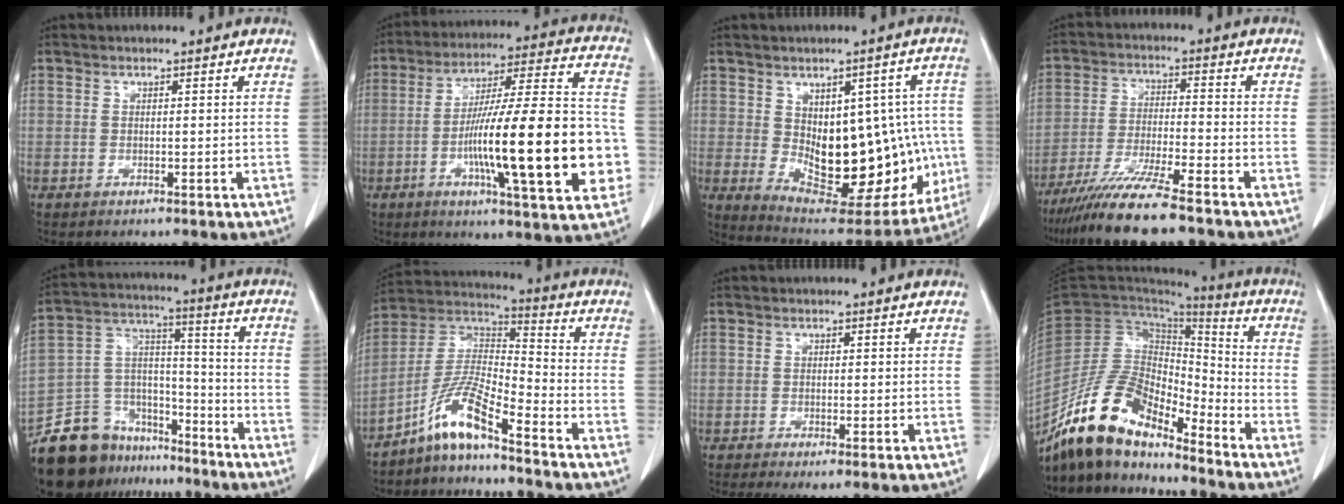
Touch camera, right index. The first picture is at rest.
{"total": 23.3, "force": [-4.9, 2.8, 22.6], "torque": [-0.317, 0.010, -0.071]}
{"total": 21.0, "force": [-1.8, 10.2, 18.3], "torque": [-0.227, 0.011, 0.011]}
{"total": 11.4, "force": [-9.1, -0.3, 6.8], "torque": [-0.120, -0.034, -0.160]}
{"total": 16.6, "force": [-13.3, 8.7, 4.7], "torque": [-0.089, 0.062, -0.229]}
{"total": 9.4, "force": [-6.9, 0.5, 6.4], "torque": [-0.140, 0.012, -0.134]}
{"total": 3.1, "force": [-1.7, 0.9, 2.5], "torque": [-0.044, -0.011, -0.030]}
{"total": 15.1, "force": [-12.5, 5.1, 6.7], "torque": [-0.126, 0.033, -0.234]}